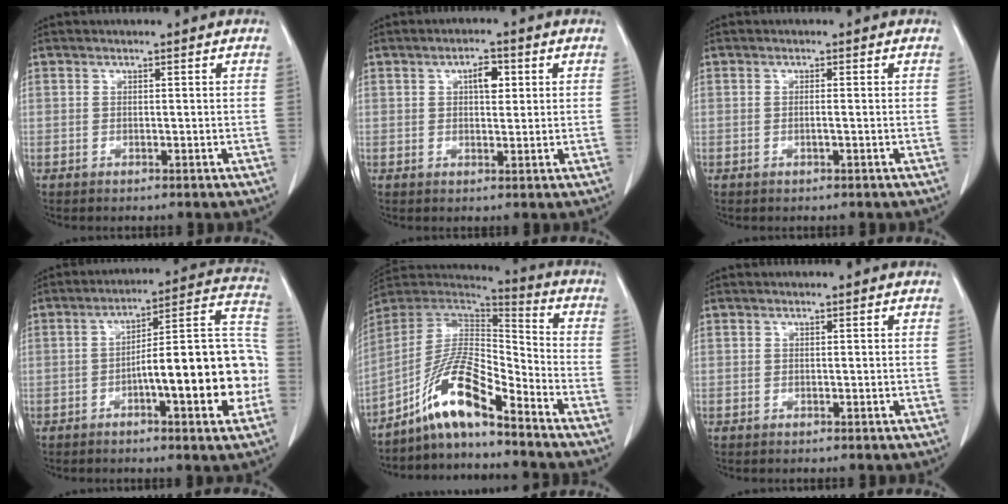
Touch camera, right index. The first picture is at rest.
{"total": 3.4, "force": [1.1, 1.5, 2.8], "torque": [-0.044, 0.005, 0.016]}
{"total": 0.8, "force": [-0.2, -0.1, 0.7], "torque": [-0.014, 0.000, -0.002]}
{"total": 17.2, "force": [-4.4, 2.9, 16.3], "torque": [-0.210, 0.034, -0.060]}
{"total": 11.9, "force": [-8.4, 1.6, 8.3], "torque": [-0.165, 0.015, -0.157]}
{"total": 0.0}